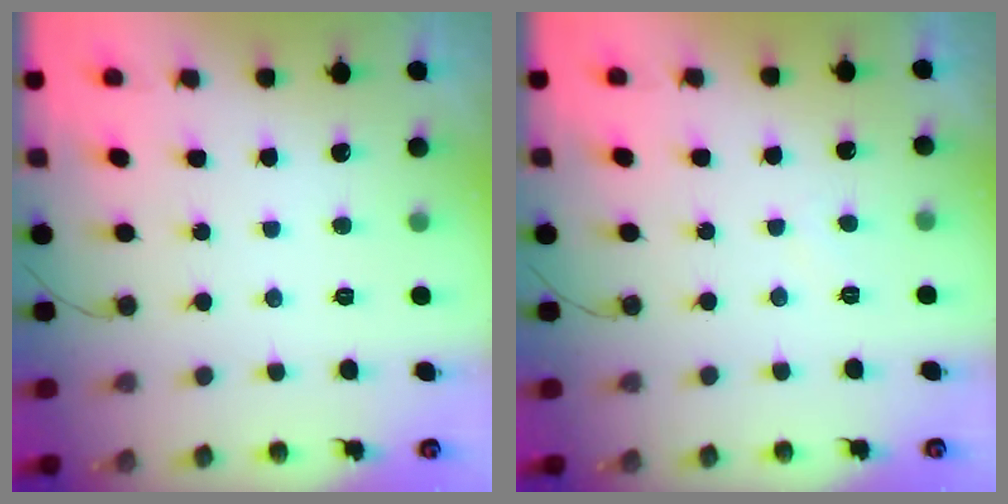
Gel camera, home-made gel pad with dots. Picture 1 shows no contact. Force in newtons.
{"total": 1.6, "press": 1.6, "slide": 0.4}